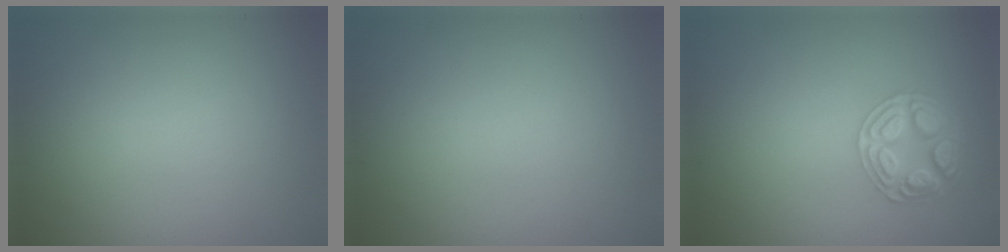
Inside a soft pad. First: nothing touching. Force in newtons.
{"total": 0.0}
{"total": 3.8, "press": 3.5, "slide": 1.6}